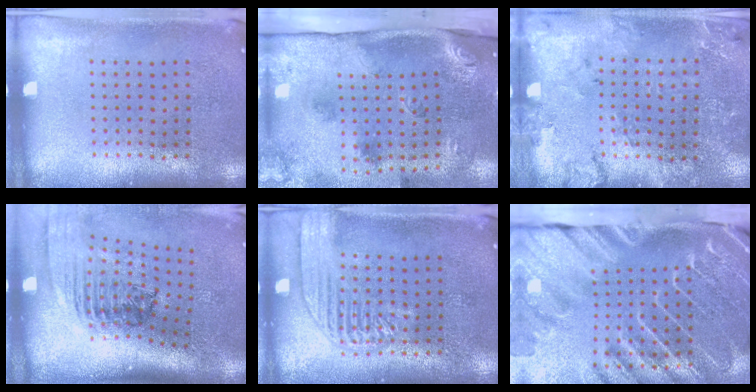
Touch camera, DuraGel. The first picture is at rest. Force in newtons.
{"total": 3.4, "press": 2.1, "slide": 2.7}
{"total": 1.8, "press": 1.7, "slide": 0.4}
{"total": 2.6, "press": 1.7, "slide": 1.9}
{"total": 3.0, "press": 3.0, "slide": 0.3}
{"total": 4.5, "press": 3.4, "slide": 3.0}